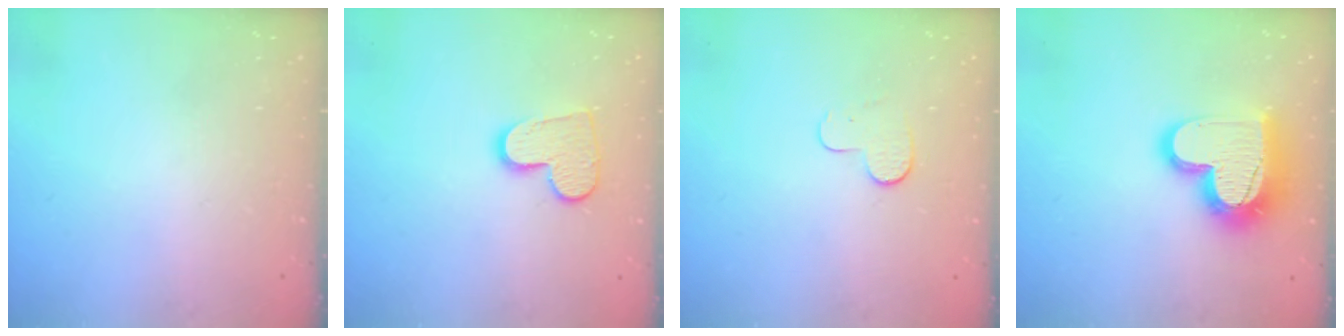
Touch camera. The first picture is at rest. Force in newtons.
{"total": 10.9, "press": 10.9, "slide": 0.8}
{"total": 4.6, "press": 4.6, "slide": 0.4}
{"total": 18.6, "press": 18.6, "slide": 1.3}